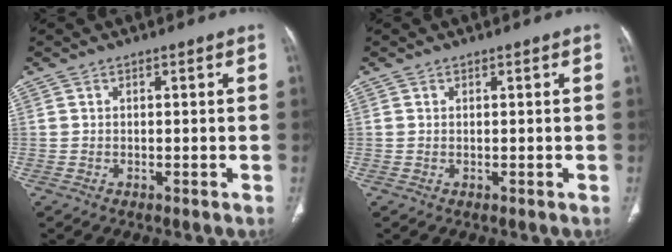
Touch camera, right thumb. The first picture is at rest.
{"total": 0.0}